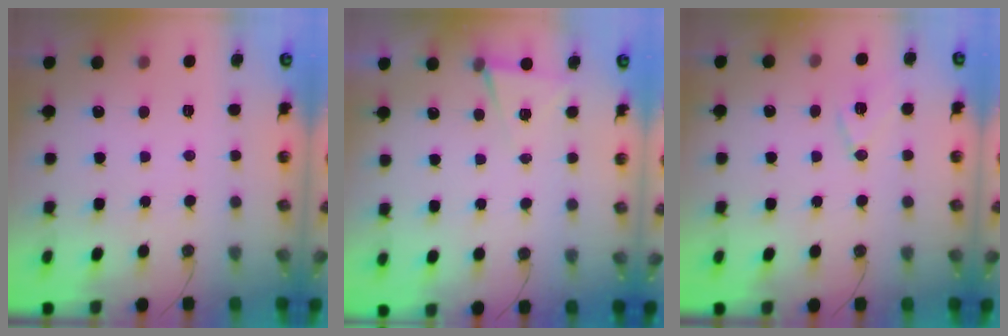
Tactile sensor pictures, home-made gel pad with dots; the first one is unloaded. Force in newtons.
{"total": 5.8, "press": 3.5, "slide": 4.6}
{"total": 9.9, "press": 9.3, "slide": 3.4}